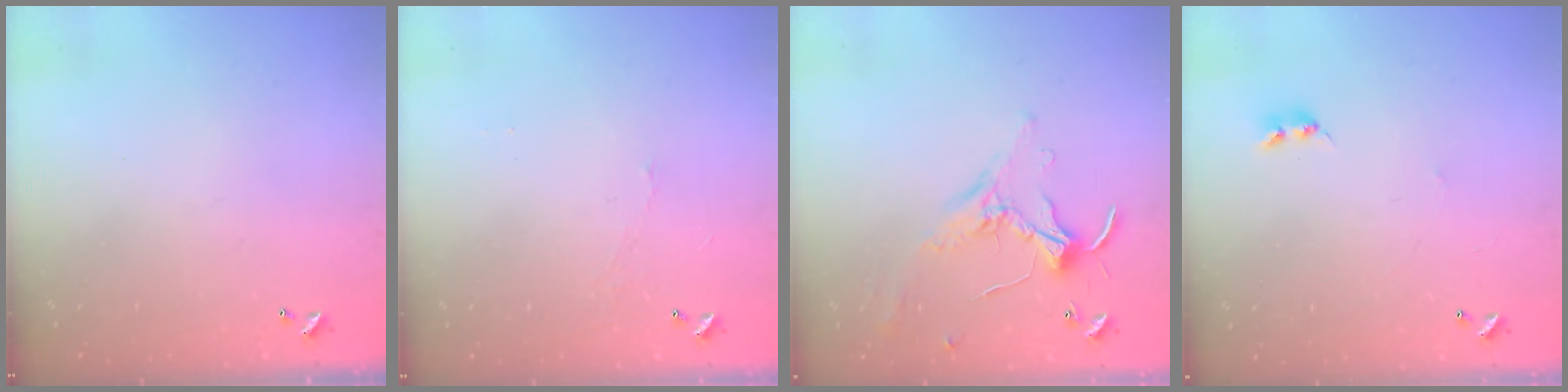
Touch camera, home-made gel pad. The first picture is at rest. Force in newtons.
{"total": 0.0}
{"total": 0.8, "press": 0.7, "slide": 0.4}
{"total": 2.2, "press": 2.2, "slide": 0.4}